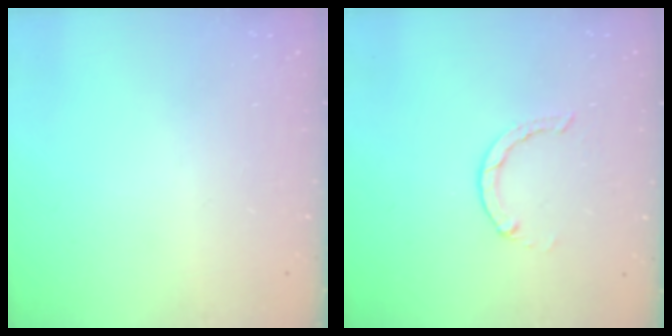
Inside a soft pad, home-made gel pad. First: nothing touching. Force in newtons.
{"total": 1.3, "press": 1.2, "slide": 0.3}